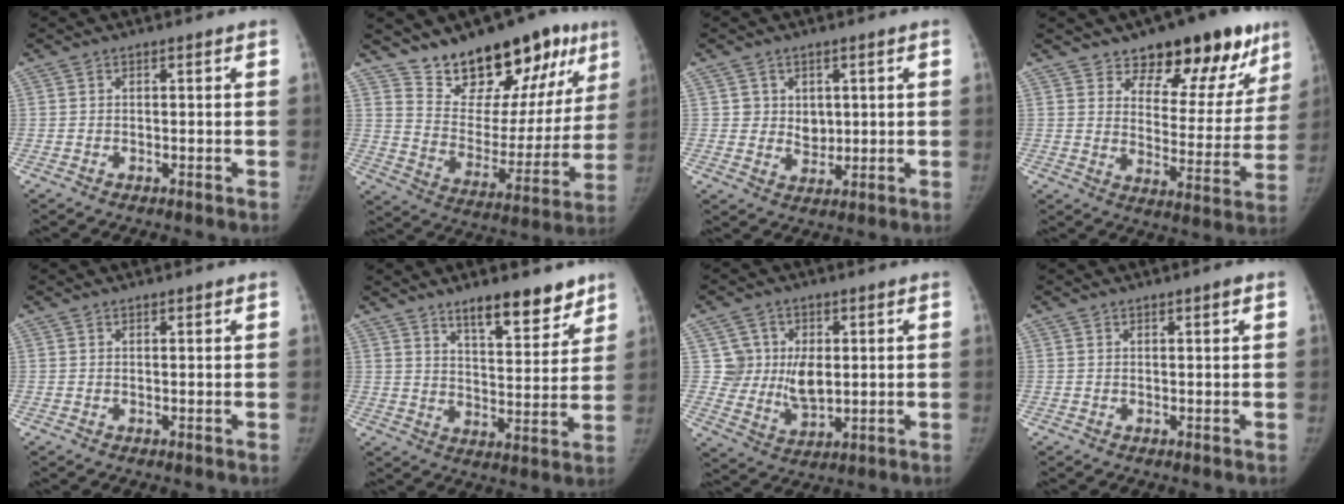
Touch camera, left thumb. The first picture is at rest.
{"total": 23.2, "force": [15.8, 10.8, 13.2], "torque": [-0.140, -0.081, 0.248]}
{"total": 4.3, "force": [1.2, 3.8, 1.7], "torque": [-0.003, -0.009, 0.024]}
{"total": 19.5, "force": [13.0, 9.6, 11.0], "torque": [-0.076, -0.076, 0.177]}
{"total": 0.8, "force": [0.6, 0.3, 0.5], "torque": [-0.004, -0.002, 0.009]}
{"total": 11.9, "force": [8.8, 4.0, 7.0], "torque": [-0.067, -0.062, 0.138]}
{"total": 8.5, "force": [1.5, 6.7, 5.0], "torque": [-0.053, -0.012, 0.038]}
{"total": 1.2, "force": [0.8, 0.2, 0.9], "torque": [-0.013, -0.003, 0.012]}